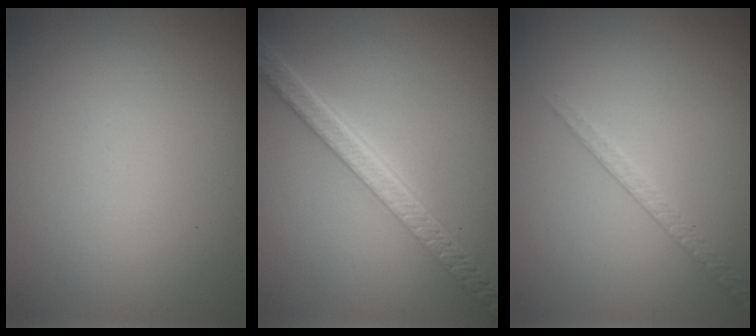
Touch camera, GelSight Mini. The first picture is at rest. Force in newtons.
{"total": 5.6, "press": 4.2, "slide": 3.7}
{"total": 1.4, "press": 0.8, "slide": 1.1}